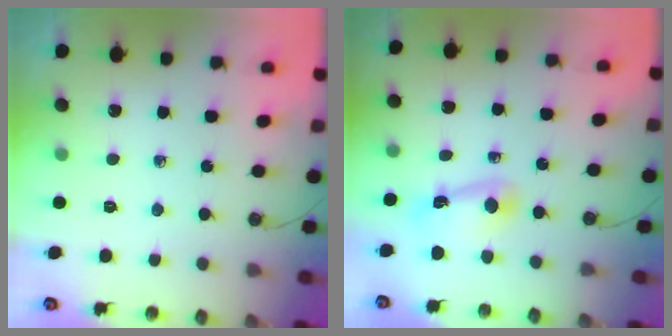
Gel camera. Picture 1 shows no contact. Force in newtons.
{"total": 9.5, "press": 6.0, "slide": 7.4}